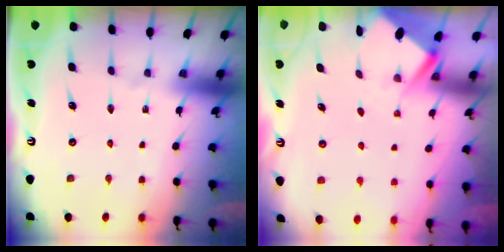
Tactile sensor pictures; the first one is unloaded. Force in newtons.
{"total": 2.9, "press": 2.9, "slide": 0.3}